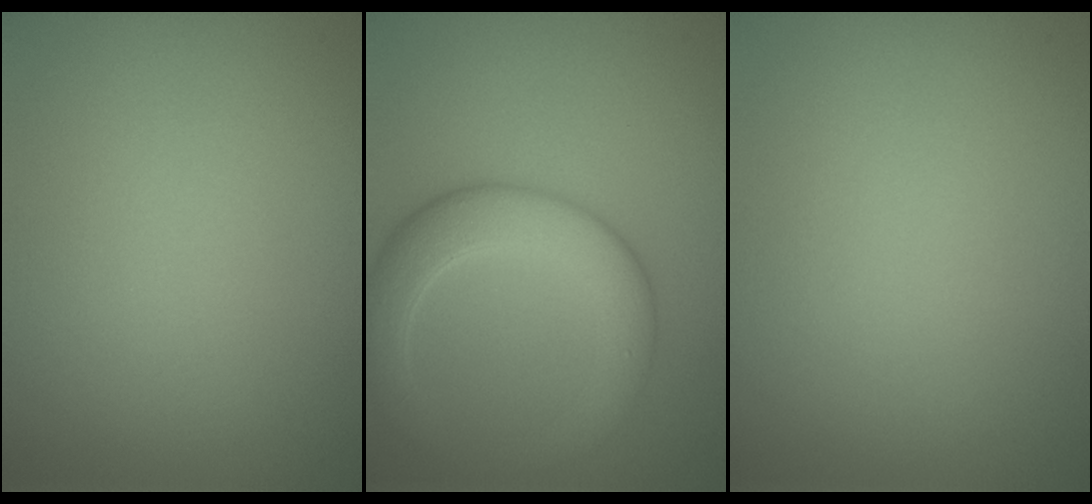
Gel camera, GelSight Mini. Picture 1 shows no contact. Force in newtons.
{"total": 5.8, "press": 5.7, "slide": 0.3}
{"total": 0.0}